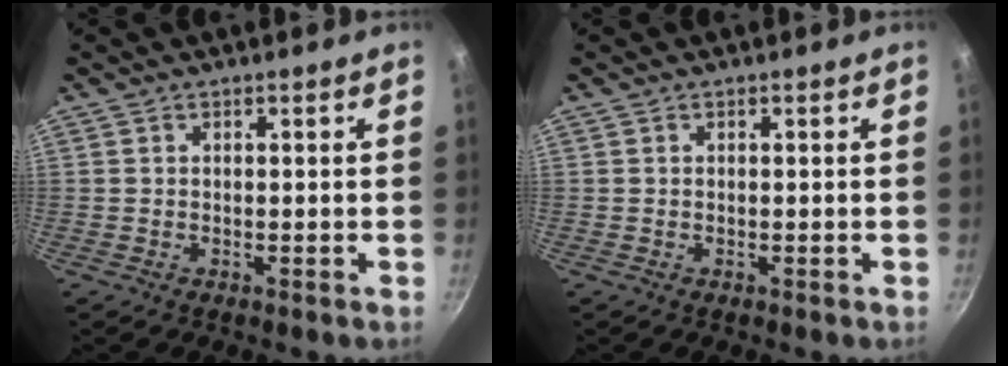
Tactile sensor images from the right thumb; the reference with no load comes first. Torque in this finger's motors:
{"motor_torque": [-0.33, 0.02, 0.00, 0.00, 0.01]}